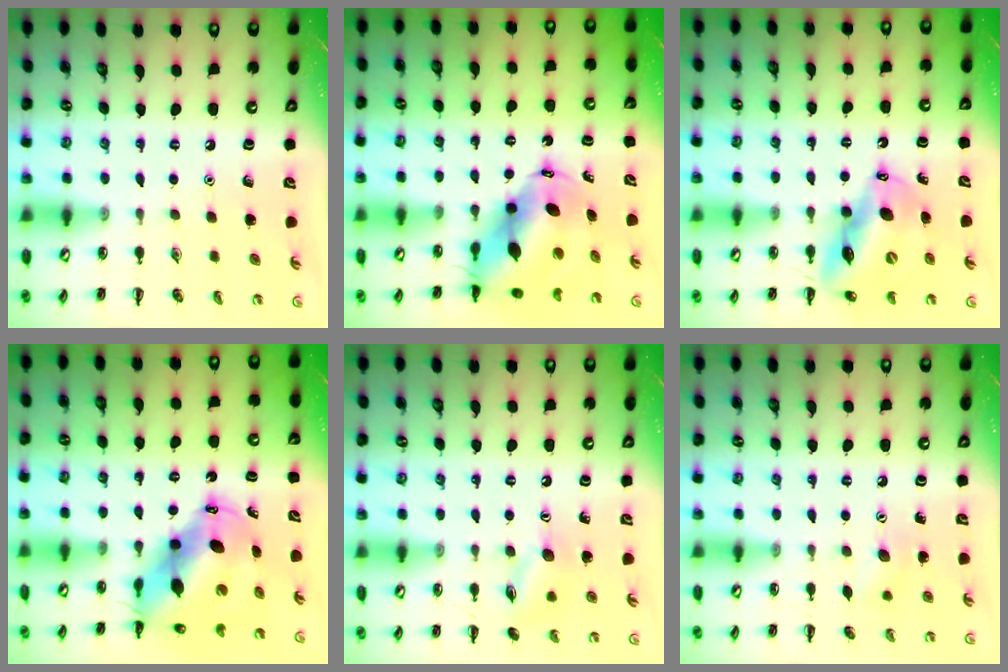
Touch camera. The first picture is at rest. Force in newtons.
{"total": 11.9, "press": 11.5, "slide": 3.2}
{"total": 13.7, "press": 13.1, "slide": 4.0}
{"total": 12.4, "press": 12.0, "slide": 3.4}
{"total": 9.1, "press": 9.1, "slide": 0.7}
{"total": 6.5, "press": 6.3, "slide": 1.6}